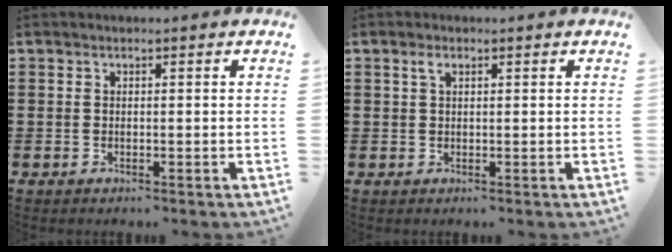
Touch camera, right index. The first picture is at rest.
{"total": 1.1, "force": [0.6, 0.2, 0.9], "torque": [-0.019, 0.005, 0.011]}